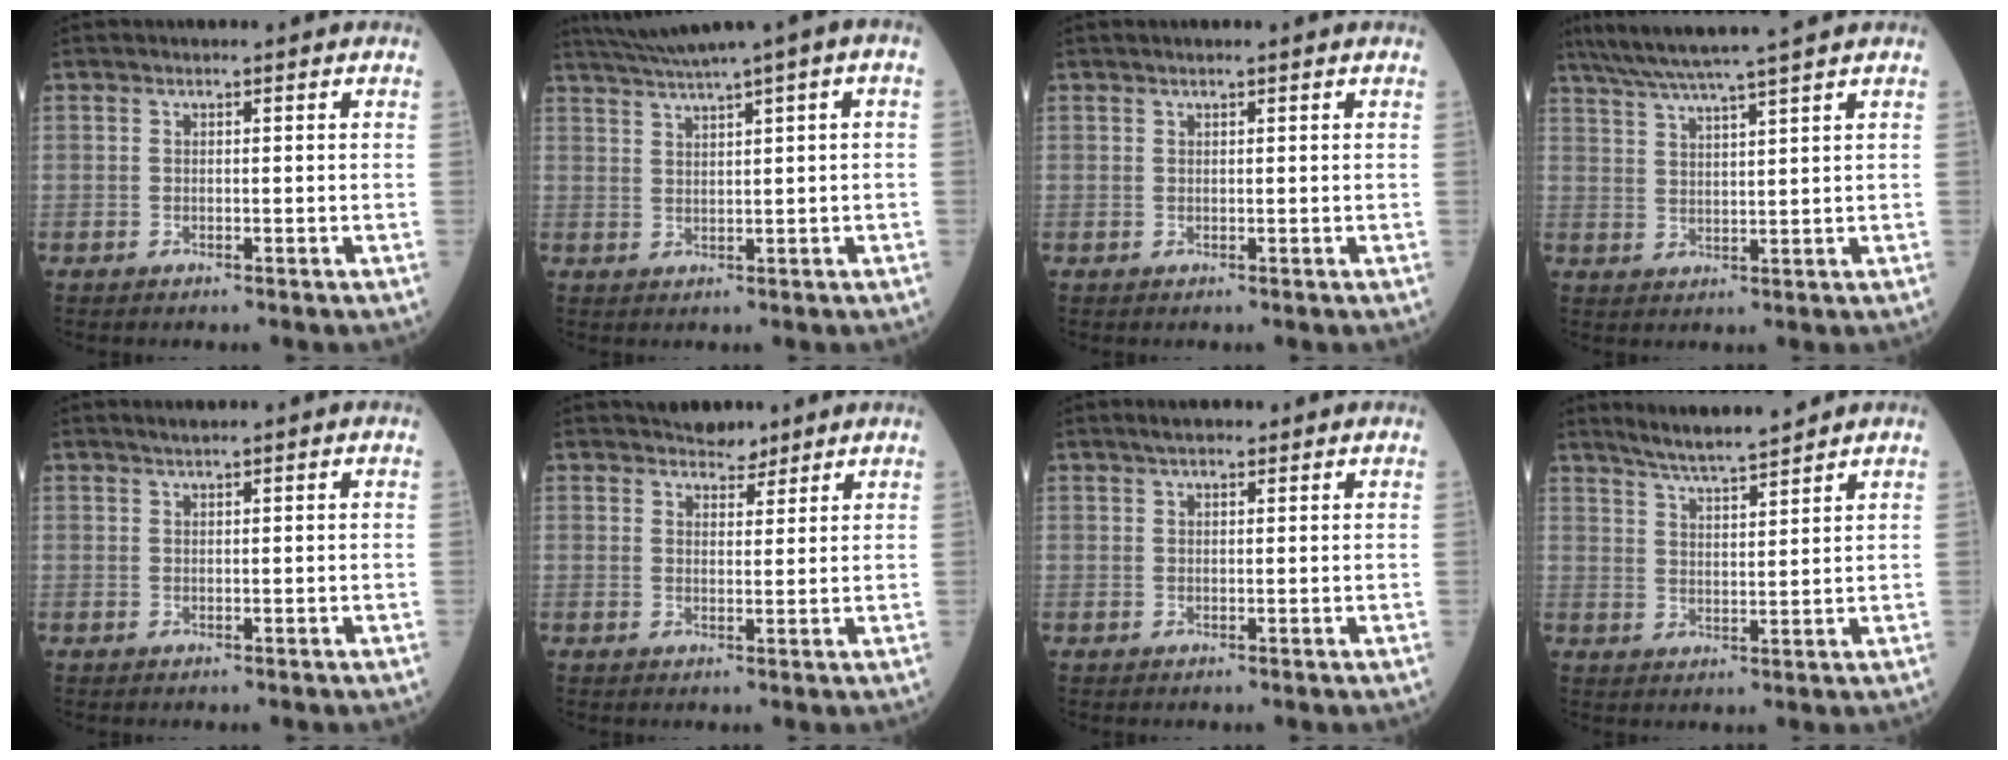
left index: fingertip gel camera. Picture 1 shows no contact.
{"total": 6.8, "force": [4.5, -1.0, 5.0], "torque": [-0.086, 0.026, 0.079]}
{"total": 1.5, "force": [1.3, 0.1, 0.7], "torque": [-0.009, 0.015, 0.020]}
{"total": 11.5, "force": [9.7, -1.1, 6.0], "torque": [-0.102, 0.024, 0.151]}
{"total": 0.9, "force": [0.8, 0.0, 0.4], "torque": [-0.009, 0.003, 0.018]}
{"total": 3.6, "force": [3.1, 1.6, 0.7], "torque": [-0.008, 0.005, 0.046]}
{"total": 3.1, "force": [2.4, 1.0, 1.7], "torque": [-0.028, 0.019, 0.037]}
{"total": 7.5, "force": [6.9, 0.0, 2.9], "torque": [-0.057, 0.008, 0.120]}